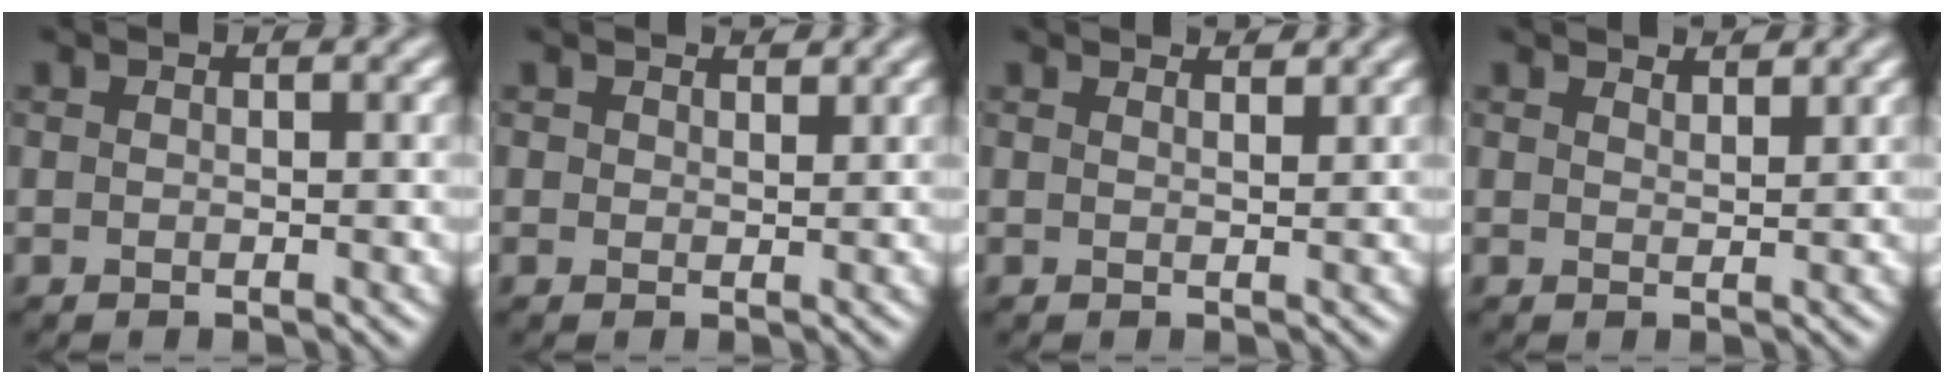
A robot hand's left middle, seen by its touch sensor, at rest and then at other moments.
{"total": 1.0, "force": [0.9, 0.4, -0.2], "torque": [0.004, -0.001, 0.013]}
{"total": 2.3, "force": [2.1, 0.7, 0.6], "torque": [0.012, 0.003, 0.009]}
{"total": 1.9, "force": [1.9, 0.1, 0.0], "torque": [0.004, -0.002, 0.024]}